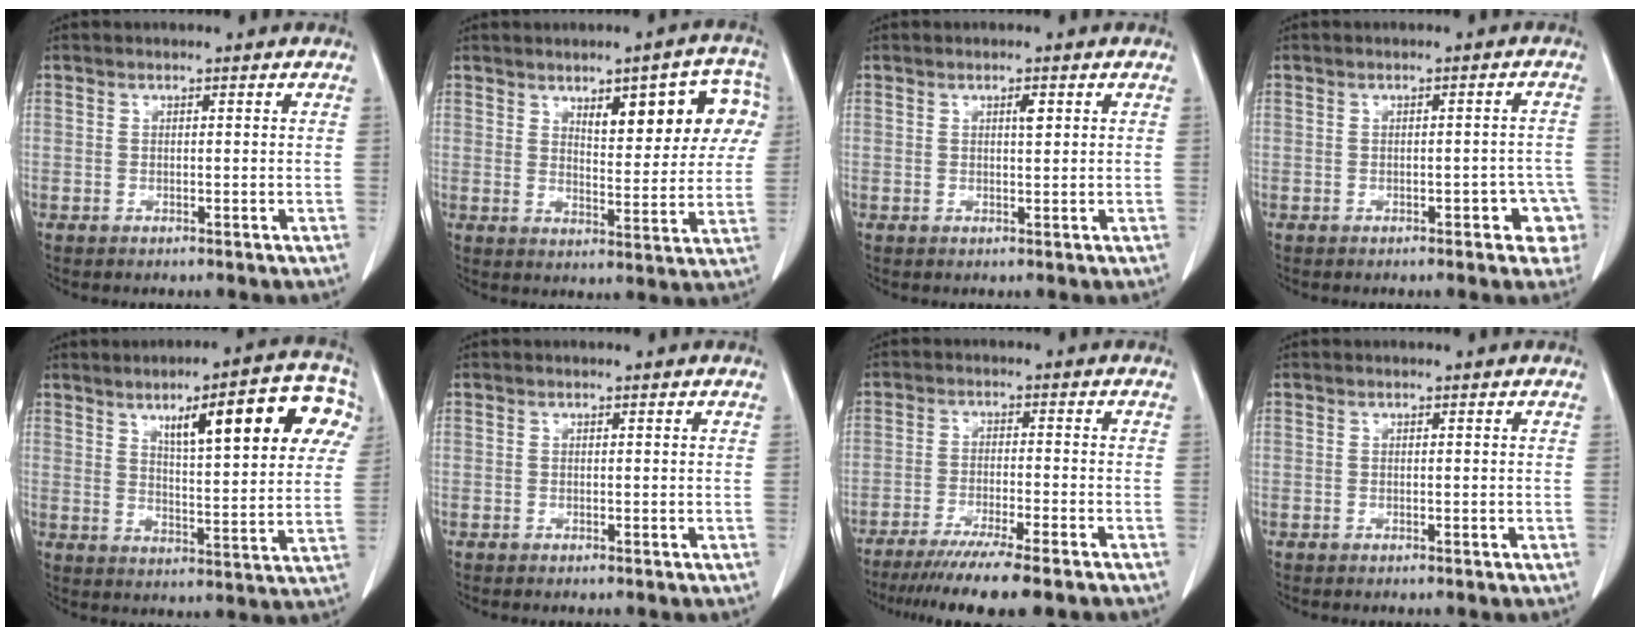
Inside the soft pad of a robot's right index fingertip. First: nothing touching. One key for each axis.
{"total": 11.9, "fx": 4.7, "fy": 3.8, "fz": 10.3, "tx": -0.122, "ty": 0.022, "tz": 0.063}
{"total": 1.3, "fx": 0.5, "fy": 0.3, "fz": 1.2, "tx": -0.019, "ty": 0.000, "tz": 0.008}
{"total": 4.7, "fx": -1.8, "fy": 1.9, "fz": 3.9, "tx": -0.028, "ty": 0.015, "tz": -0.018}
{"total": 16.7, "fx": 7.1, "fy": 3.1, "fz": 14.8, "tx": -0.188, "ty": 0.021, "tz": 0.094}
{"total": 0.0}
{"total": 11.8, "fx": -9.5, "fy": -0.1, "fz": 6.9, "tx": -0.091, "ty": -0.029, "tz": -0.149}
{"total": 0.0}